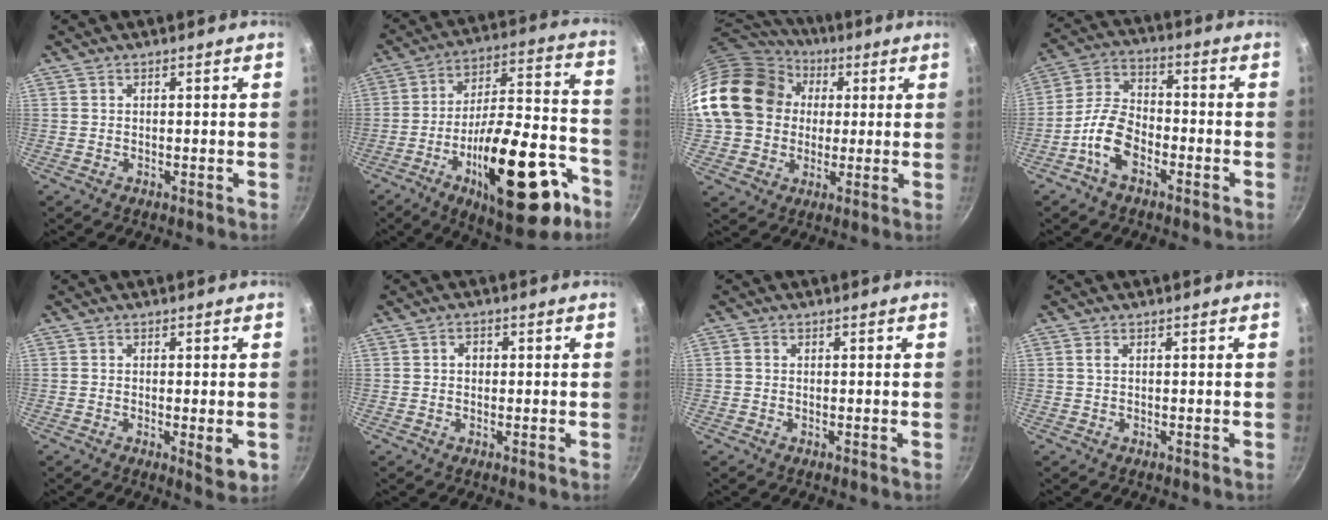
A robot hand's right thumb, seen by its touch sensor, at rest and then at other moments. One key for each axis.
{"total": 26.0, "fx": -11.8, "fy": 10.0, "fz": 20.9, "tx": -0.273, "ty": 0.064, "tz": -0.171}
{"total": 21.6, "fx": 3.0, "fy": 18.0, "fz": 11.6, "tx": -0.203, "ty": 0.040, "tz": 0.054}
{"total": 9.5, "fx": -4.5, "fy": 5.3, "fz": 6.5, "tx": -0.119, "ty": 0.042, "tz": -0.095}
{"total": 3.7, "fx": -0.6, "fy": 1.1, "fz": 3.5, "tx": -0.054, "ty": -0.014, "tz": -0.009}
{"total": 2.0, "fx": 0.1, "fy": 1.7, "fz": 1.2, "tx": -0.009, "ty": 0.004, "tz": 0.000}
{"total": 1.0, "fx": 0.0, "fy": 0.9, "fz": 0.5, "tx": -0.008, "ty": 0.004, "tz": -0.002}
{"total": 0.9, "fx": 0.2, "fy": 0.4, "fz": 0.7, "tx": -0.014, "ty": 0.001, "tz": 0.003}